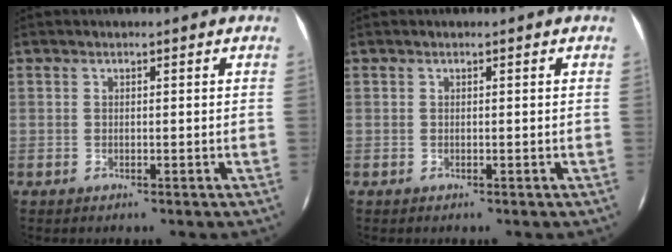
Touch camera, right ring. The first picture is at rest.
{"total": 0.0}